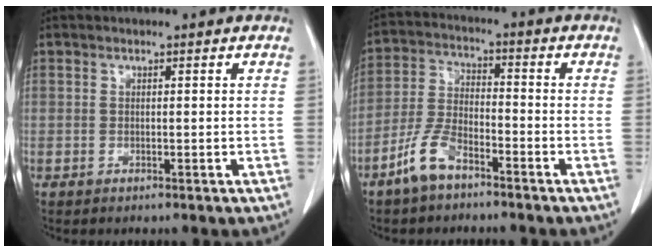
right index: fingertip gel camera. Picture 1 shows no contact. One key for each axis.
{"total": 7.3, "fx": -5.0, "fy": 2.6, "fz": 4.5, "tx": -0.108, "ty": 0.000, "tz": -0.103}